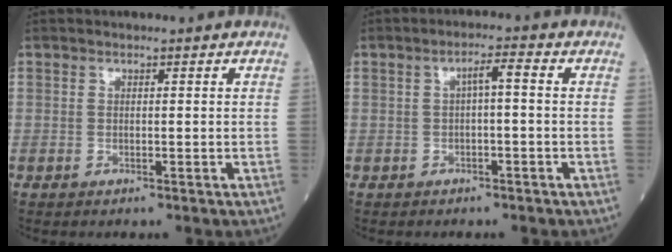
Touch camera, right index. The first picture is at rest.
{"total": 2.7, "force": [0.0, 0.4, 2.6], "torque": [-0.042, 0.012, 0.002]}